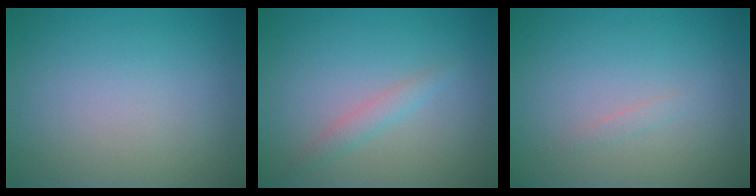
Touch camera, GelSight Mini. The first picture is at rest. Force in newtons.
{"total": 1.4, "press": 1.4, "slide": 0.1}
{"total": 0.5, "press": 0.5, "slide": 0.1}